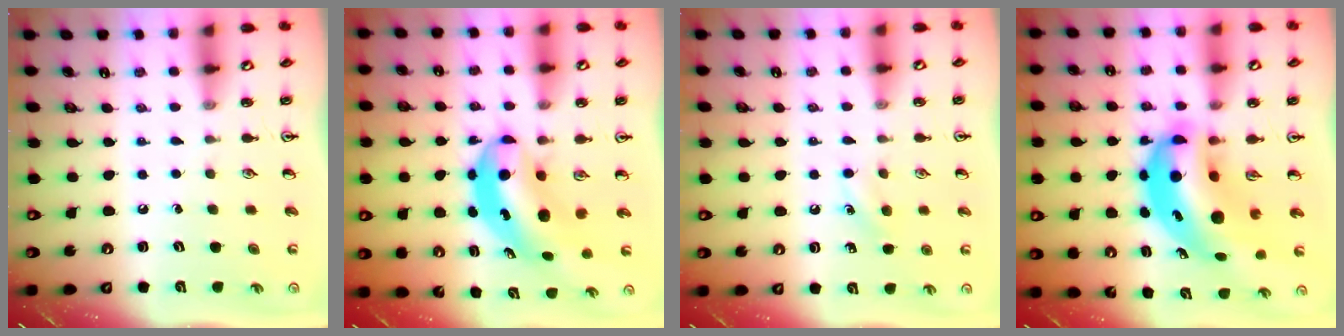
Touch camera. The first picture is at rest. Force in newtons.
{"total": 7.0, "press": 6.7, "slide": 1.8}
{"total": 6.5, "press": 6.2, "slide": 1.9}
{"total": 13.4, "press": 12.9, "slide": 3.9}